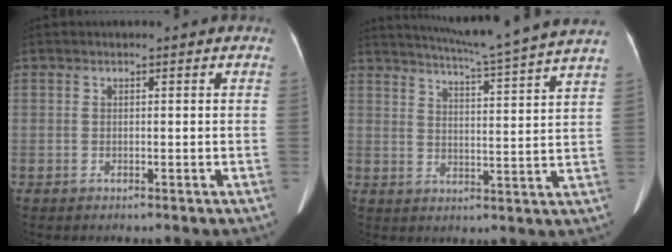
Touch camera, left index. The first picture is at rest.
{"total": 18.1, "force": [16.2, -2.2, 7.8], "torque": [-0.137, -0.037, 0.206]}